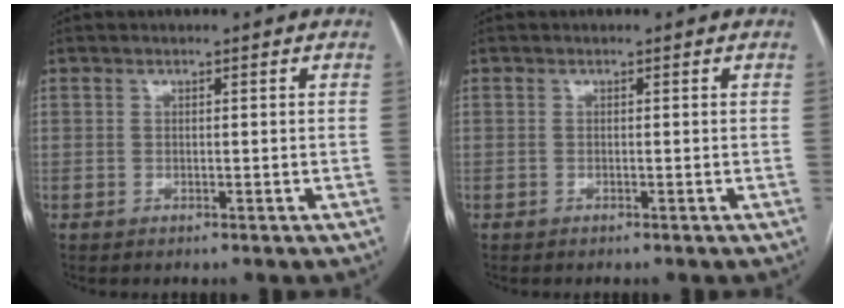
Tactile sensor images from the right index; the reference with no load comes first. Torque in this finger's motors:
{"motor_torque": [0.02, 0.04, 0.00, 0.00]}